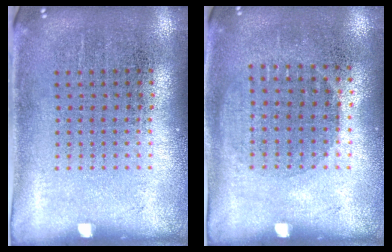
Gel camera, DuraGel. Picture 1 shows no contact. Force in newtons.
{"total": 1.0, "press": 0.9, "slide": 0.5}